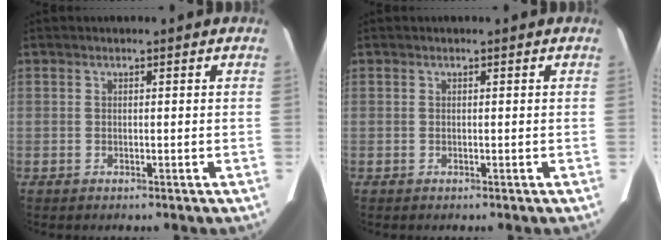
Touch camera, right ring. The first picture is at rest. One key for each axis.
{"total": 0.0}